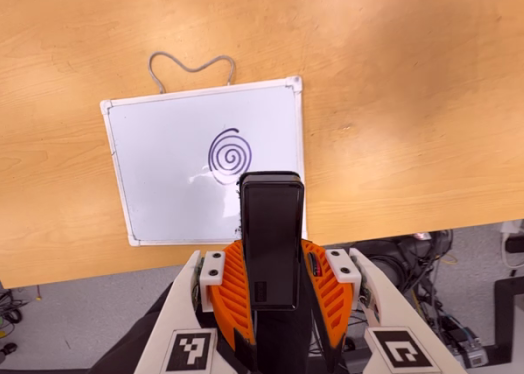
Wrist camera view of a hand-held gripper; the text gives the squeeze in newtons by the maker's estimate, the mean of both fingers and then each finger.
{"total": 5.0, "left": 3.6, "right": 6.5}